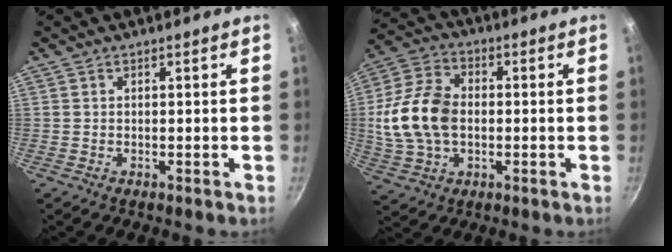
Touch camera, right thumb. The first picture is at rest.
{"total": 14.8, "force": [-0.2, 10.2, 10.8], "torque": [-0.206, 0.021, -0.009]}